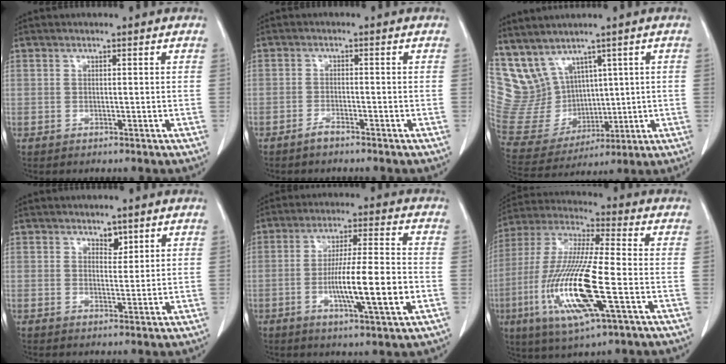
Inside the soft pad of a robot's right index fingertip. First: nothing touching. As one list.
[{"total": 1.7, "force": [-1.5, 0.1, 0.8], "torque": [-0.020, -0.001, -0.027]}, {"total": 13.1, "force": [7.7, 9.5, 4.5], "torque": [-0.126, 0.042, 0.193]}, {"total": 2.0, "force": [1.4, 1.1, 0.9], "torque": [-0.009, -0.004, 0.023]}, {"total": 12.4, "force": [-3.0, 0.6, 12.0], "torque": [-0.206, -0.005, -0.054]}, {"total": 18.4, "force": [-5.0, 2.0, 17.5], "torque": [-0.372, -0.021, -0.090]}]